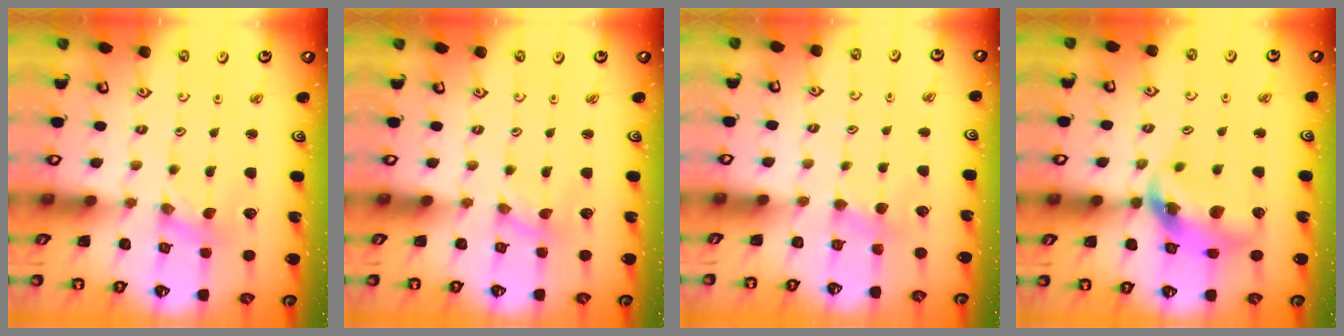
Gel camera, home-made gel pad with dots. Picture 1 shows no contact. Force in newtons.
{"total": 0.0}
{"total": 3.0, "press": 2.9, "slide": 0.5}
{"total": 14.5, "press": 14.4, "slide": 1.9}